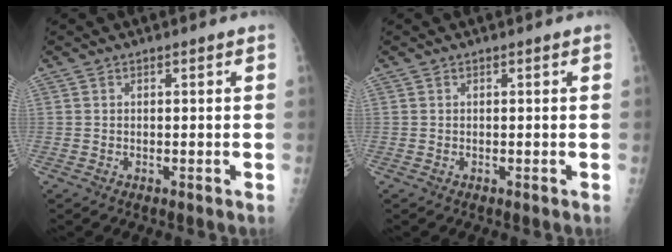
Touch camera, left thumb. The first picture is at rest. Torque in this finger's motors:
{"motor_torque": [0.02, 0.08, -0.14, -0.07, 0.00]}